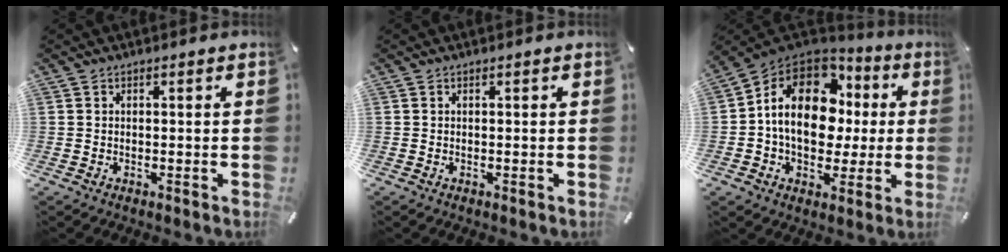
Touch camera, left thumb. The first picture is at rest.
{"total": 0.0}
{"total": 17.1, "force": [2.3, 12.8, 11.1], "torque": [-0.192, -0.005, 0.043]}